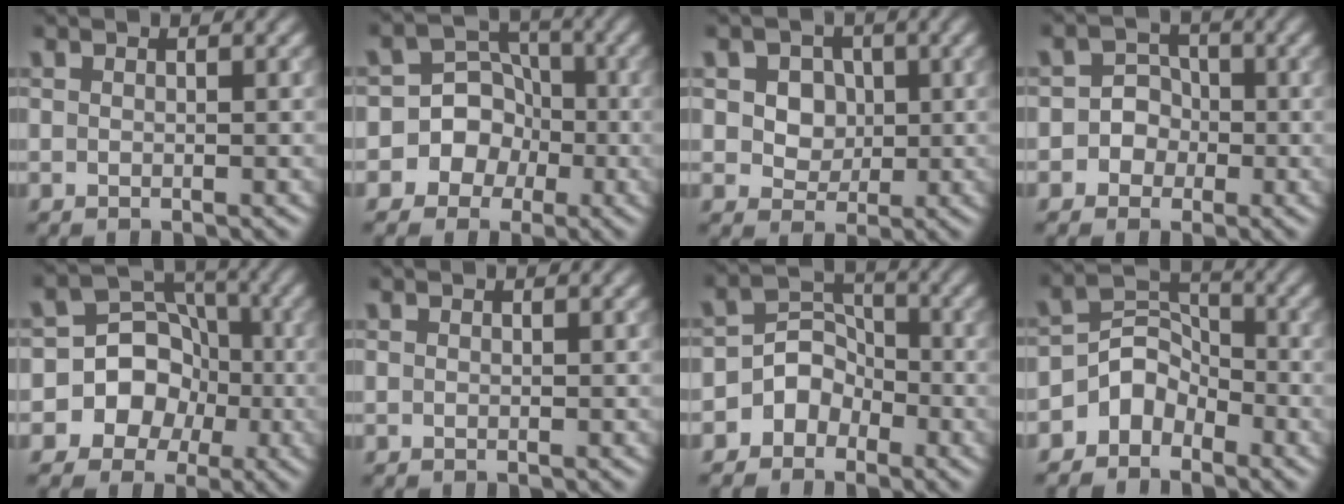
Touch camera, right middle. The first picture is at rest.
{"total": 8.4, "force": [-3.1, 7.7, 1.4], "torque": [-0.004, 0.015, -0.078]}
{"total": 5.0, "force": [1.5, 4.1, 2.5], "torque": [-0.036, 0.012, 0.018]}
{"total": 3.8, "force": [-0.9, 3.6, 0.7], "torque": [0.023, 0.020, -0.038]}
{"total": 9.7, "force": [-3.5, 8.7, 2.5], "torque": [-0.028, 0.013, -0.081]}
{"total": 0.0}
{"total": 3.7, "force": [-2.0, 3.0, 0.9], "torque": [0.021, 0.017, -0.055]}
{"total": 3.5, "force": [-2.4, 2.4, 0.9], "torque": [-0.008, 0.010, -0.049]}